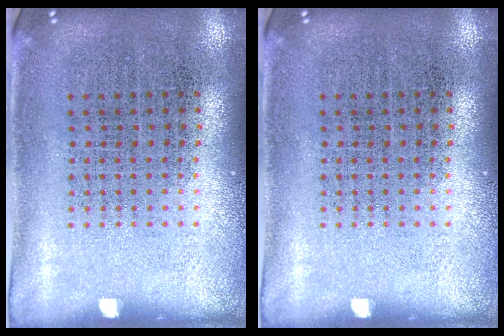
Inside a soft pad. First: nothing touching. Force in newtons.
{"total": 0.0}